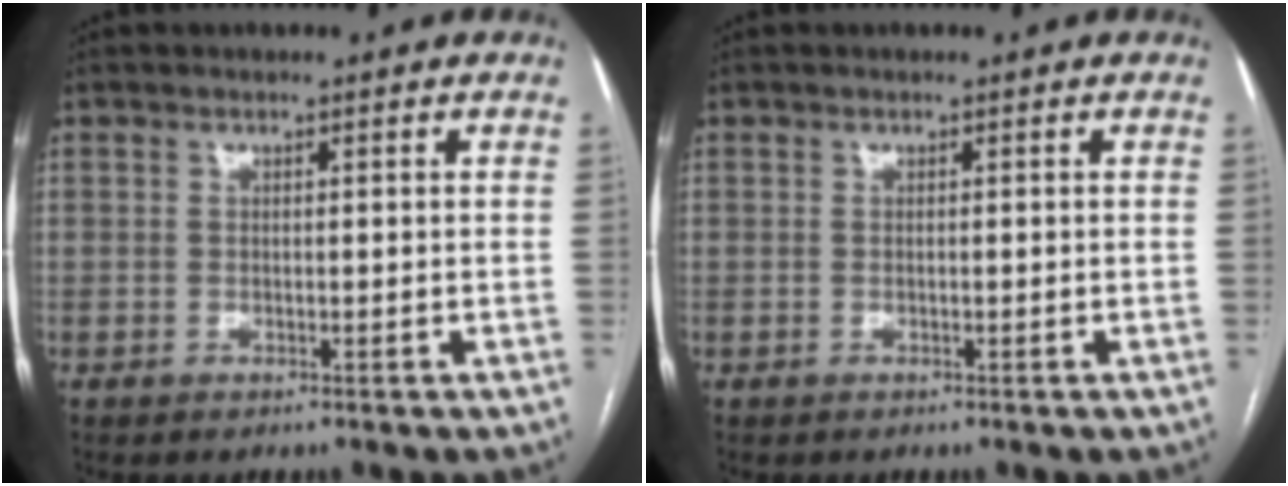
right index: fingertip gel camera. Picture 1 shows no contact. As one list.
[{"total": 0.0}]